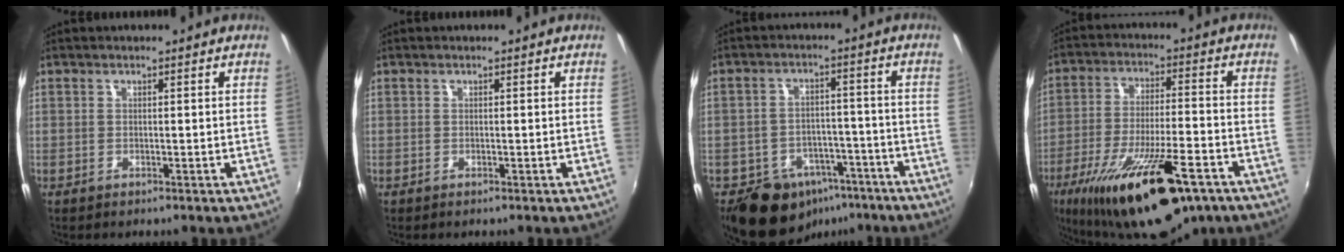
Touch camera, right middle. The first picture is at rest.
{"total": 0.0}
{"total": 13.1, "force": [-8.4, 8.7, 5.1], "torque": [-0.113, 0.016, -0.104]}
{"total": 23.6, "force": [-15.0, 7.1, 16.8], "torque": [-0.308, -0.052, -0.235]}